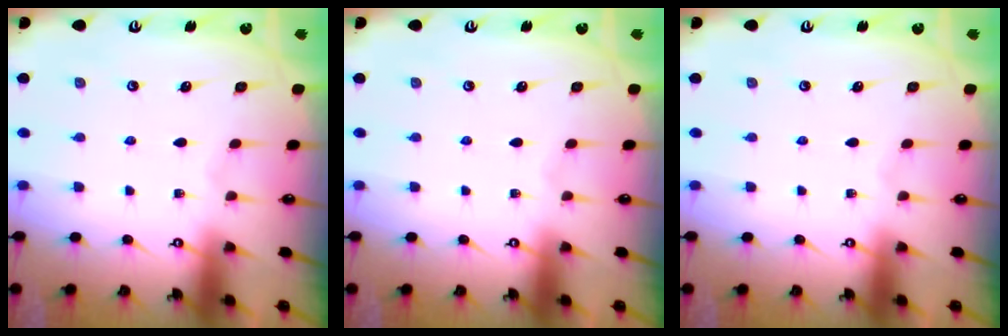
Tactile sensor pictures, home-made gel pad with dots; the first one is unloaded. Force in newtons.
{"total": 0.0}
{"total": 0.0}